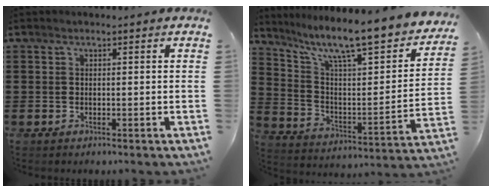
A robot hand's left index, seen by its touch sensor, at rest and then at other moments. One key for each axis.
{"total": 10.2, "fx": 8.4, "fy": 1.1, "fz": 5.6, "tx": -0.128, "ty": -0.071, "tz": 0.136}